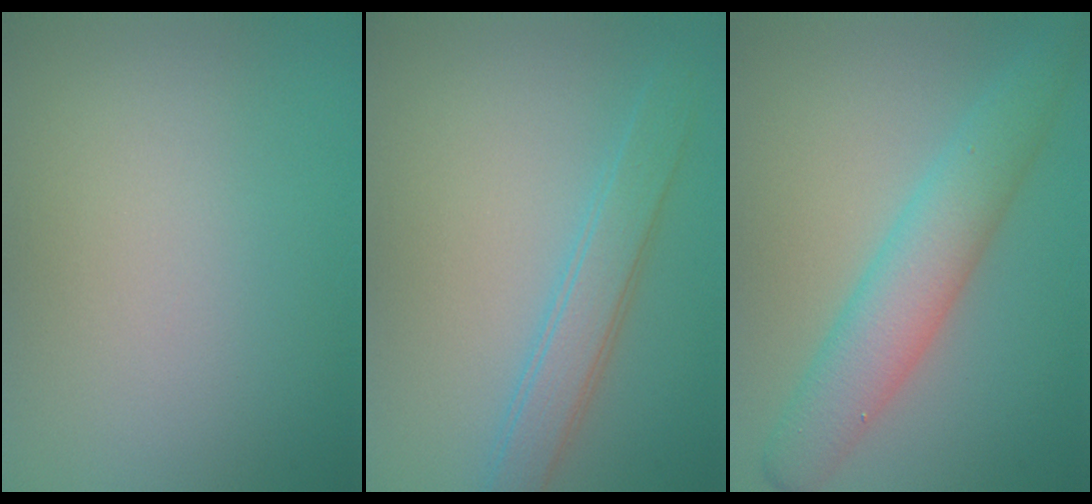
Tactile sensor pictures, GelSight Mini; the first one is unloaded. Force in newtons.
{"total": 3.1, "press": 3.1, "slide": 0.1}
{"total": 5.1, "press": 5.1, "slide": 0.3}